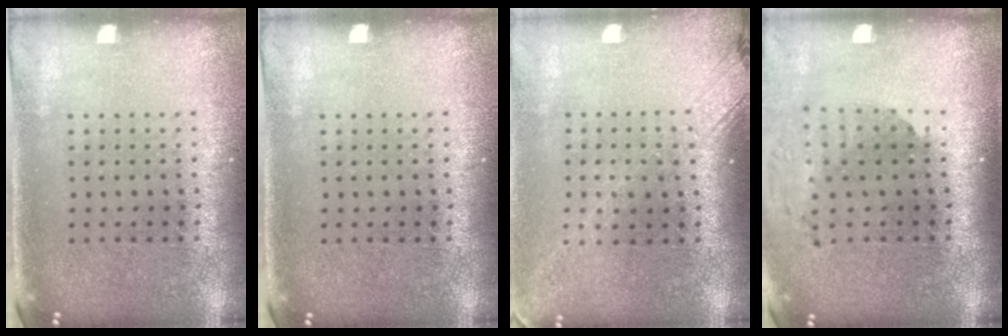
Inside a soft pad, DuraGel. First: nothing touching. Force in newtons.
{"total": 0.0}
{"total": 2.1, "press": 1.6, "slide": 1.4}
{"total": 1.8, "press": 1.4, "slide": 1.1}